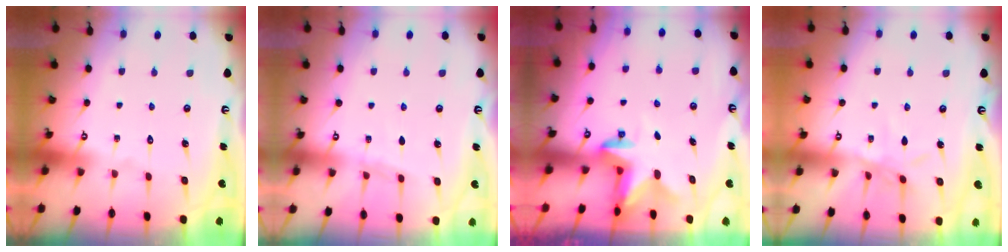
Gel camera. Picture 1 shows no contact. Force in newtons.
{"total": 4.3, "press": 4.3, "slide": 0.5}
{"total": 2.7, "press": 2.7, "slide": 0.5}
{"total": 4.8, "press": 4.7, "slide": 0.6}